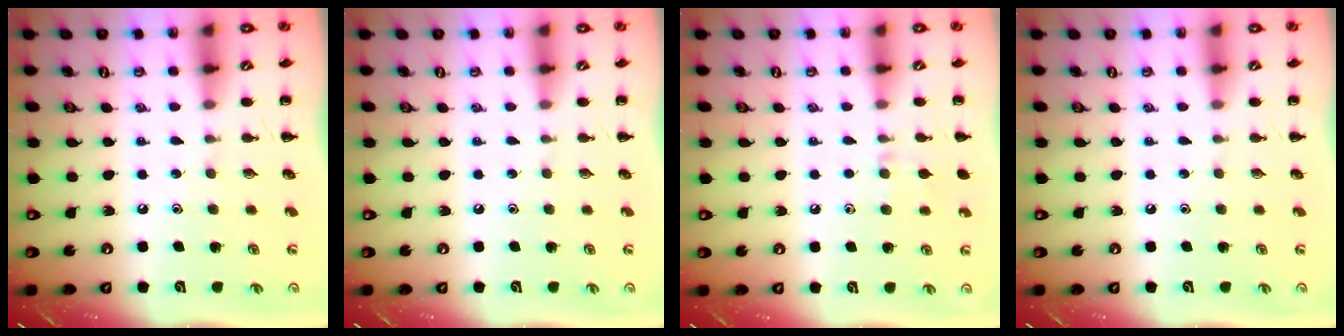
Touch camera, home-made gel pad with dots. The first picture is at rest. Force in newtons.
{"total": 0.0}
{"total": 5.9, "press": 5.5, "slide": 2.3}
{"total": 0.0}